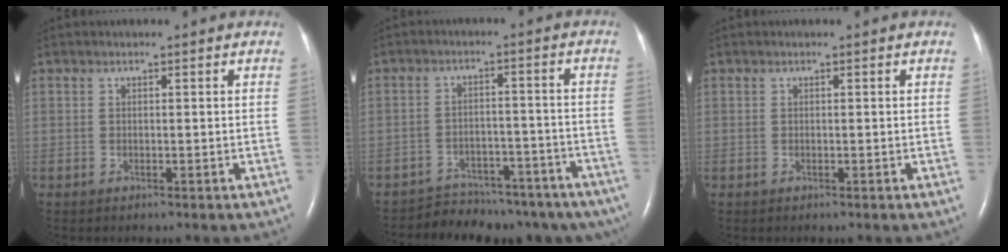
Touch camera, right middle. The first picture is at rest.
{"total": 15.0, "force": [-12.8, 6.9, 3.7], "torque": [-0.041, 0.030, -0.155]}
{"total": 0.0}